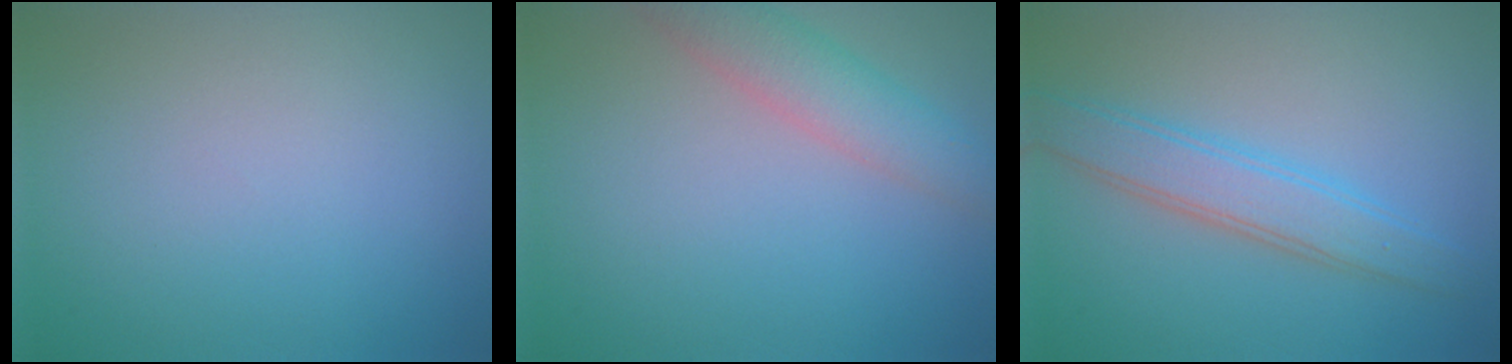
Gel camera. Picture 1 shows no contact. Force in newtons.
{"total": 4.1, "press": 4.1, "slide": 0.4}
{"total": 3.9, "press": 3.9, "slide": 0.0}